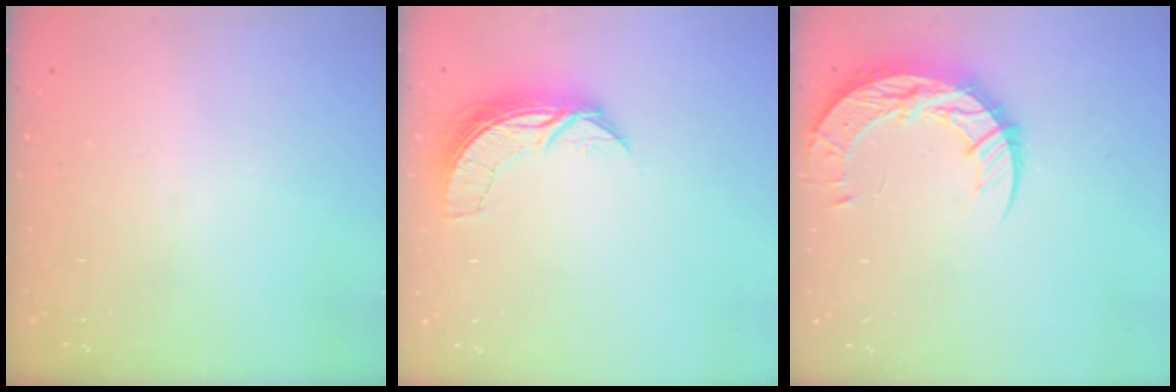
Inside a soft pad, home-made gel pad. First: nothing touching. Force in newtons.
{"total": 7.4, "press": 7.3, "slide": 0.5}
{"total": 13.5, "press": 13.5, "slide": 1.0}